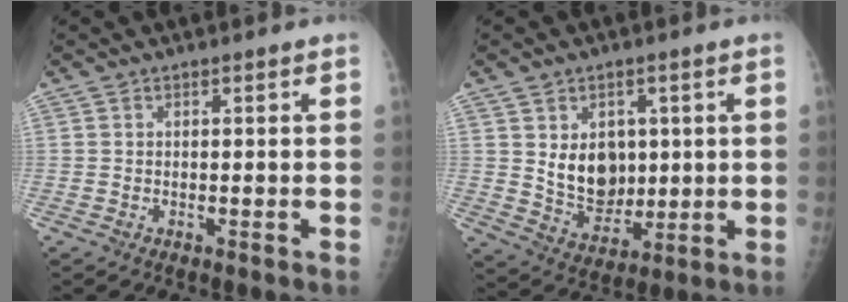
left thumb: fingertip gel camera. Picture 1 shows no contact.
{"total": 10.0, "force": [1.6, 7.5, 6.4], "torque": [-0.059, -0.018, 0.044]}